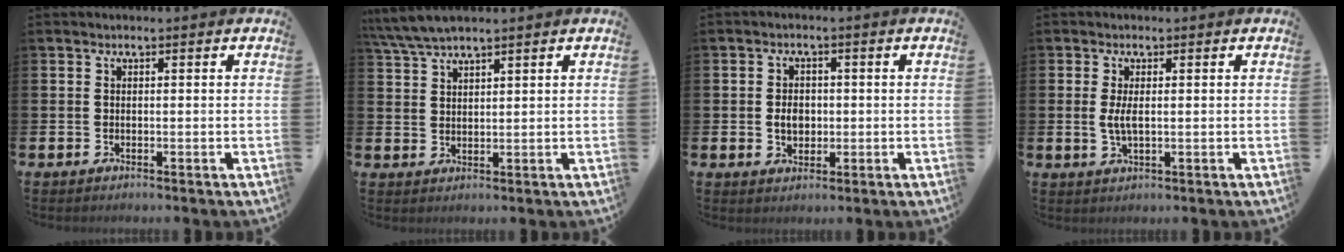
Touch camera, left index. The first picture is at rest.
{"total": 4.6, "force": [4.2, 0.6, 1.8], "torque": [-0.047, -0.007, 0.078]}
{"total": 2.9, "force": [-0.2, 2.3, 1.8], "torque": [-0.017, 0.000, -0.012]}
{"total": 2.5, "force": [0.3, 0.9, 2.3], "torque": [-0.039, 0.002, 0.001]}